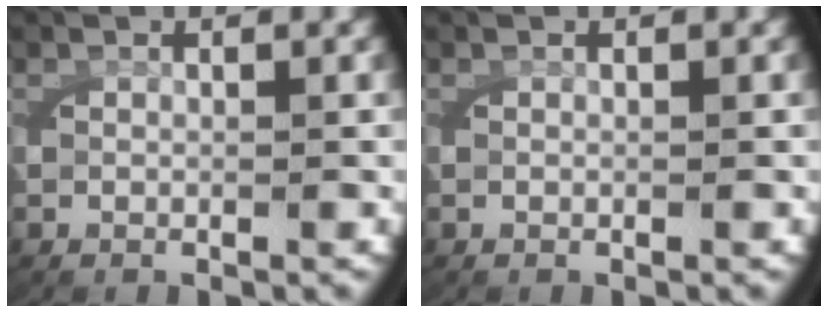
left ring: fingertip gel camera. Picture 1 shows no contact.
{"total": 0.0}